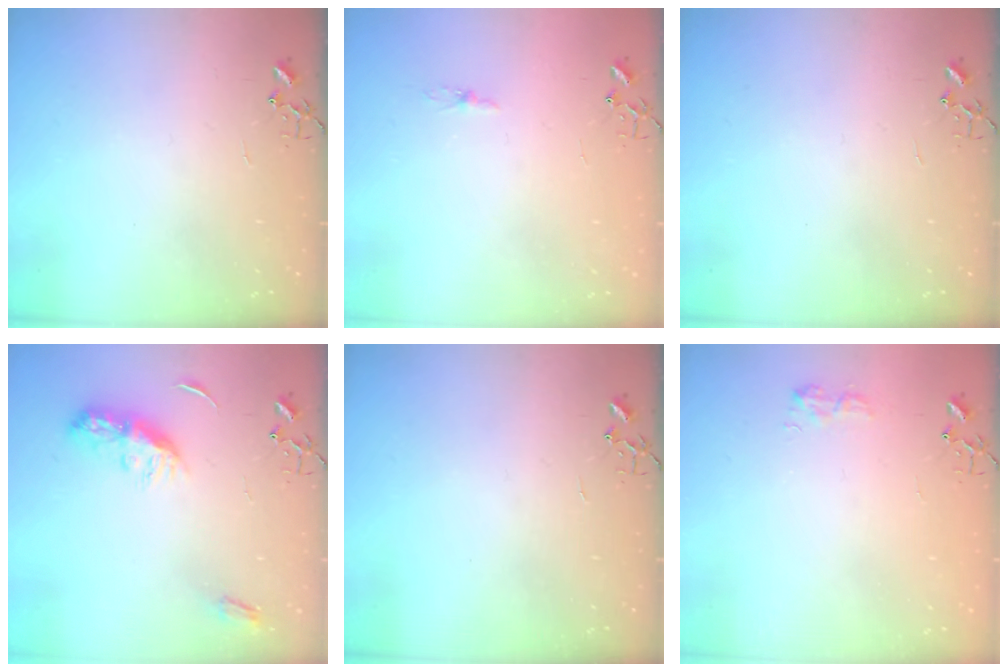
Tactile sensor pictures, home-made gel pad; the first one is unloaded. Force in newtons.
{"total": 2.2, "press": 2.2, "slide": 0.3}
{"total": 0.0}
{"total": 9.1, "press": 9.1, "slide": 0.1}
{"total": 0.0}
{"total": 8.0, "press": 7.9, "slide": 0.7}